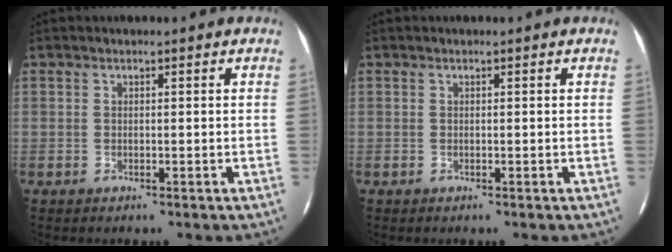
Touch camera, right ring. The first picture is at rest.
{"total": 0.0}